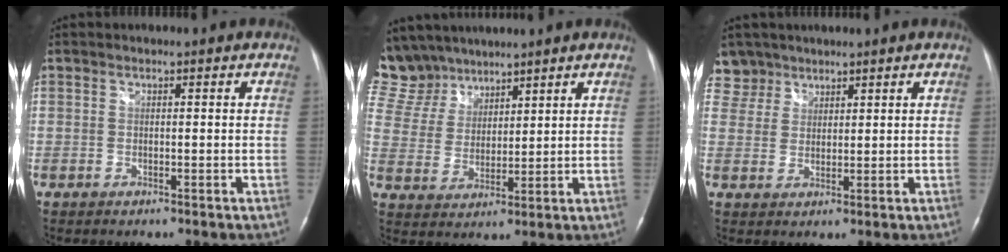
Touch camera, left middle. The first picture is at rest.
{"total": 11.6, "force": [10.0, 5.8, 1.4], "torque": [-0.054, 0.023, 0.212]}
{"total": 4.4, "force": [3.5, 2.6, -0.8], "torque": [0.024, 0.007, 0.068]}